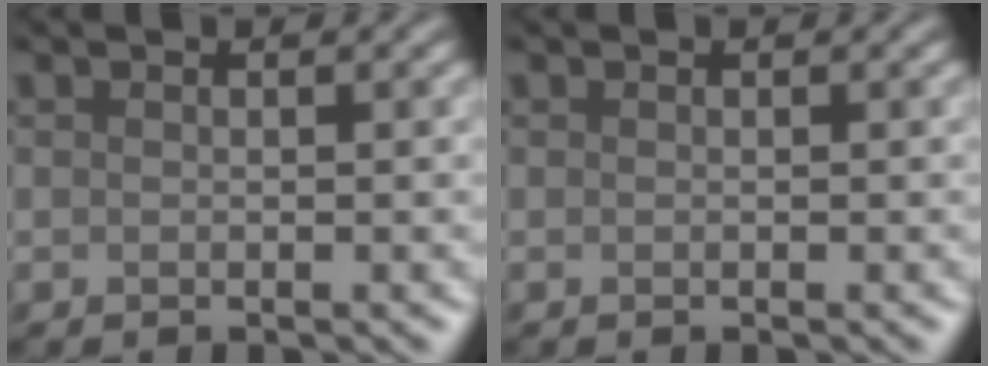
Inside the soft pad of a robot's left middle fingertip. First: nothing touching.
{"total": 0.0}